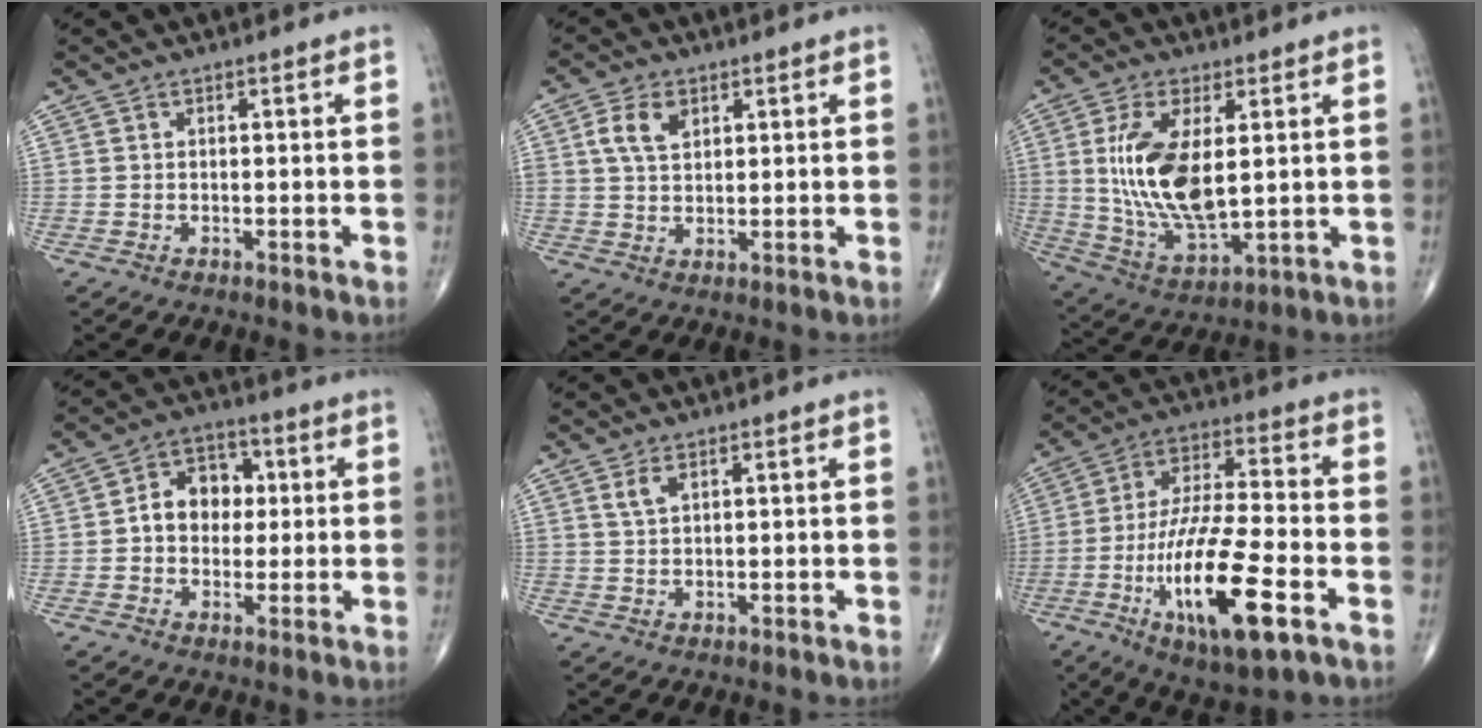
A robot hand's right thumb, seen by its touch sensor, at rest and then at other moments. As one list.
[{"total": 5.7, "force": [2.2, 3.7, 3.8], "torque": [-0.066, -0.003, 0.042]}, {"total": 15.5, "force": [2.3, 7.1, 13.5], "torque": [-0.261, -0.022, 0.056]}, {"total": 8.8, "force": [0.6, 6.8, 5.5], "torque": [-0.051, 0.021, 0.001]}, {"total": 2.1, "force": [1.2, 0.9, 1.5], "torque": [-0.033, 0.001, 0.029]}, {"total": 20.3, "force": [-7.6, 5.8, 18.0], "torque": [-0.345, 0.016, -0.125]}]